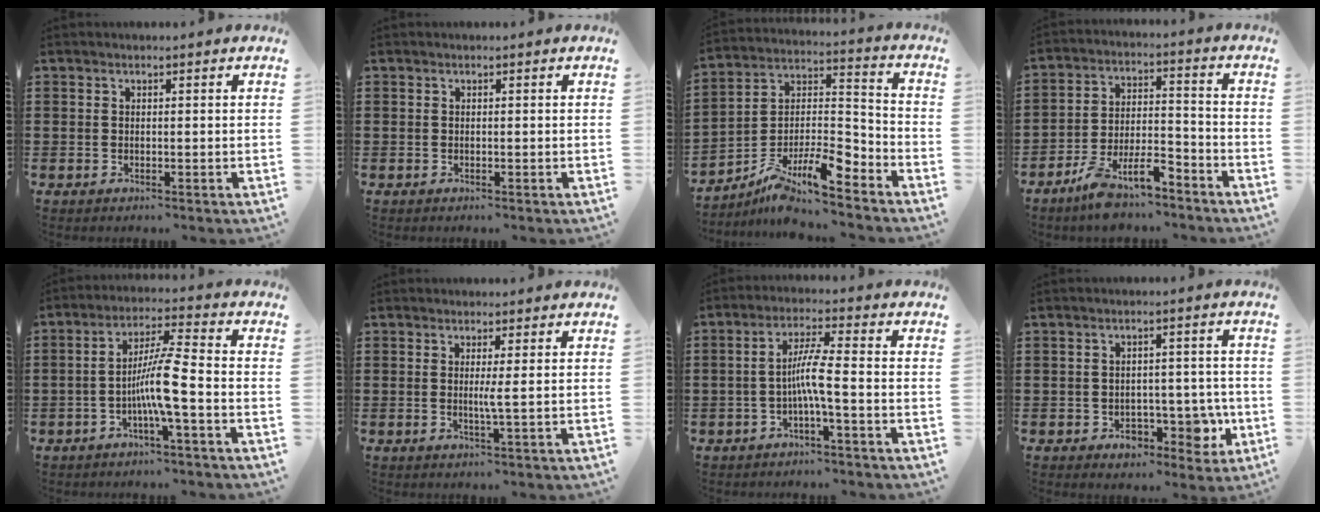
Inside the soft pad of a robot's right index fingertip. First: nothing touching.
{"total": 0.0}
{"total": 8.9, "force": [-6.9, 2.7, 4.8], "torque": [-0.102, -0.002, -0.135]}
{"total": 8.2, "force": [-6.6, 2.4, 4.3], "torque": [-0.085, 0.010, -0.126]}
{"total": 7.9, "force": [-2.6, 0.2, 7.5], "torque": [-0.150, -0.008, -0.054]}
{"total": 2.2, "force": [0.1, -0.7, 2.1], "torque": [-0.038, -0.008, -0.002]}
{"total": 5.8, "force": [-1.6, 0.0, 5.5], "torque": [-0.099, 0.000, -0.034]}
{"total": 5.6, "force": [-1.8, 4.4, 3.0], "torque": [-0.043, 0.006, -0.032]}